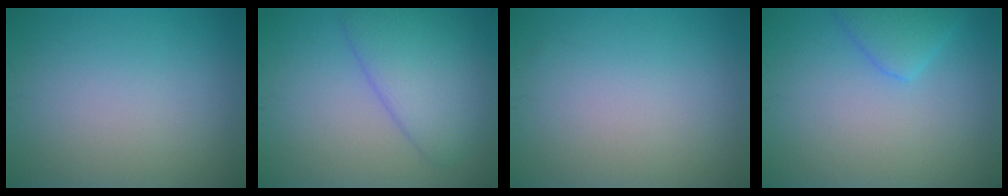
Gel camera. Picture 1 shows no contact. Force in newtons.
{"total": 5.6, "press": 5.6, "slide": 0.2}
{"total": 0.0}
{"total": 2.7, "press": 2.7, "slide": 0.2}